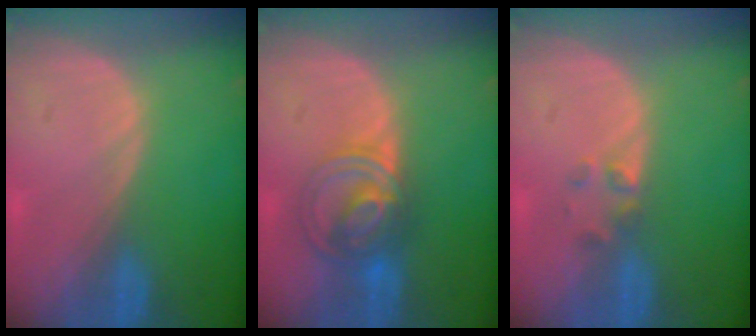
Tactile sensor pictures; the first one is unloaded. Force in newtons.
{"total": 6.9, "press": 6.5, "slide": 2.2}
{"total": 1.9, "press": 1.7, "slide": 0.8}